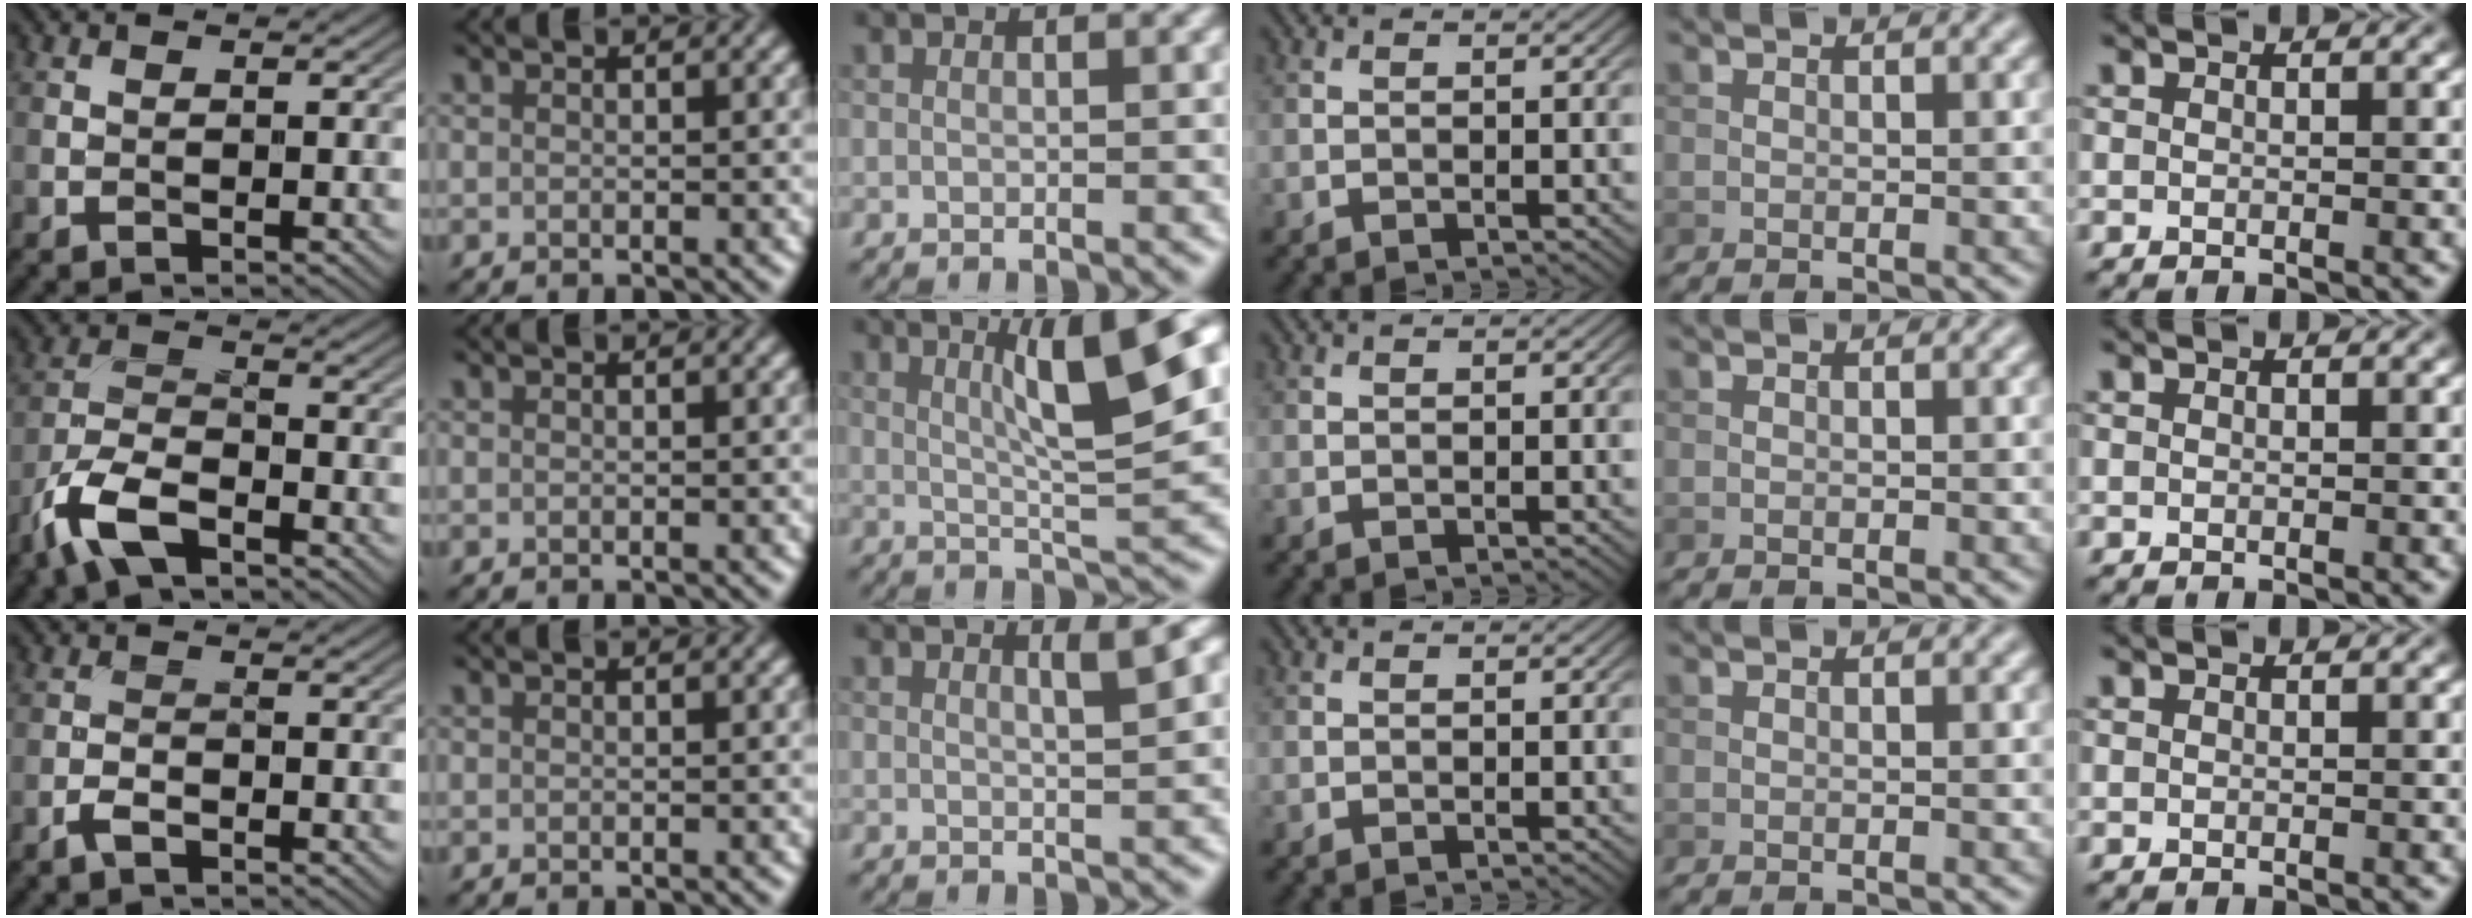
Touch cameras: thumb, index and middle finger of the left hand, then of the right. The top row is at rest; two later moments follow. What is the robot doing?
{"motion": "screw", "object": "medicine bottle"}